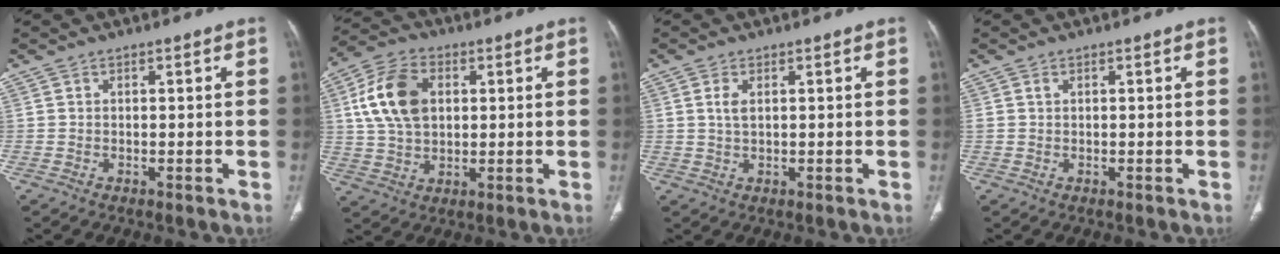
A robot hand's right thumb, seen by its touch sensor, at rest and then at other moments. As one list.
[{"total": 12.7, "force": [2.7, 8.4, 9.1], "torque": [-0.166, 0.009, 0.049]}, {"total": 2.4, "force": [0.8, 1.2, 2.0], "torque": [-0.045, 0.001, 0.018]}, {"total": 0.5, "force": [0.3, 0.3, 0.3], "torque": [-0.006, 0.003, 0.006]}]